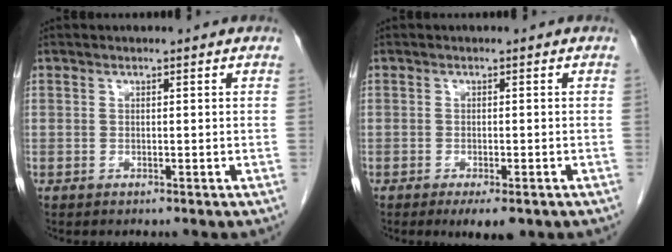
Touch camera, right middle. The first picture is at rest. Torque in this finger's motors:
{"motor_torque": [1.07, -0.69, 0.29, 0.15]}